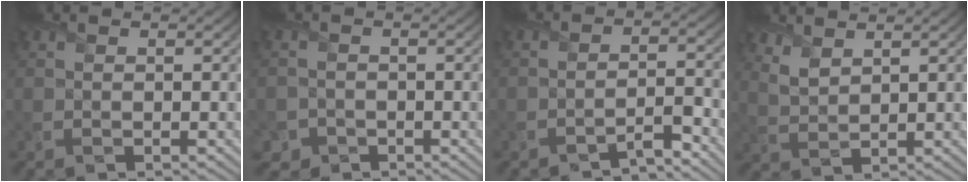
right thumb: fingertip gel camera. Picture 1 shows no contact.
{"total": 2.6, "force": [-1.6, 2.0, 0.3], "torque": [-0.003, -0.001, -0.032]}
{"total": 3.1, "force": [-2.7, 0.5, 1.5], "torque": [-0.022, 0.012, -0.049]}
{"total": 3.5, "force": [2.7, 1.3, 1.8], "torque": [-0.047, -0.003, 0.064]}